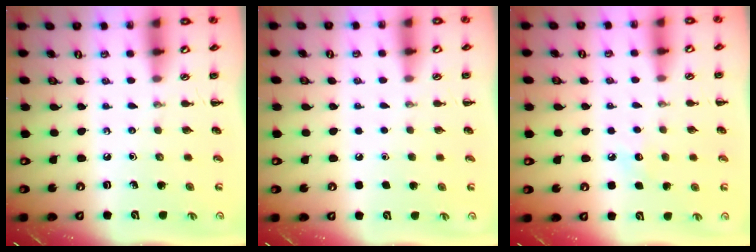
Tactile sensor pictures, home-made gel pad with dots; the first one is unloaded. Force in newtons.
{"total": 1.7, "press": 1.7, "slide": 0.1}
{"total": 5.8, "press": 5.6, "slide": 1.4}